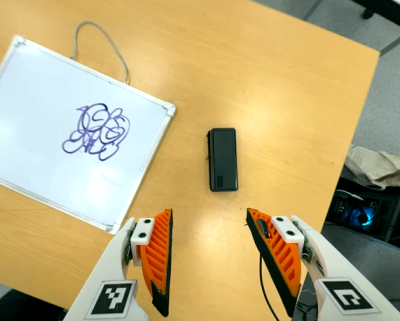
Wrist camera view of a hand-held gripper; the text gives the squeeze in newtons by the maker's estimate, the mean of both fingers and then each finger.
{"total": 0.0}